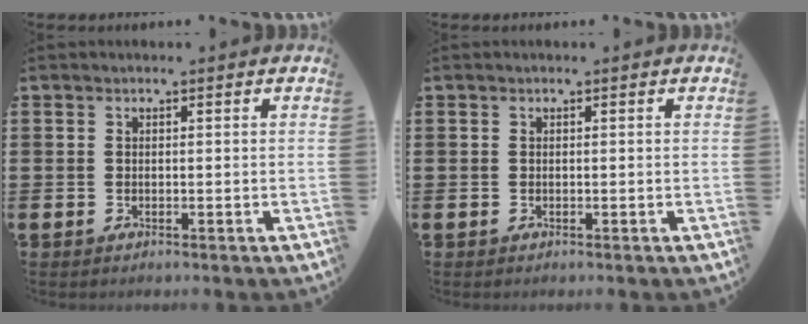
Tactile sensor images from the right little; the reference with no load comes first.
{"total": 0.0}